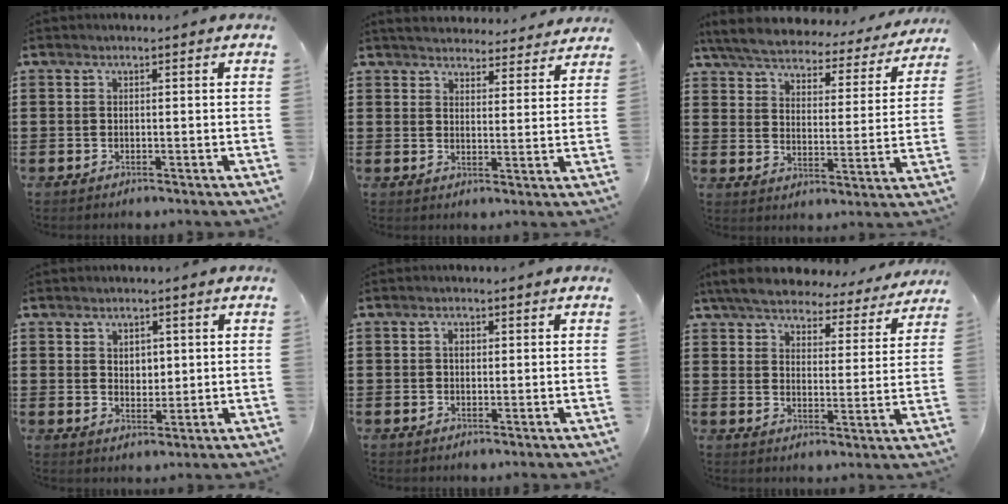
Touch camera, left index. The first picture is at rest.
{"total": 3.7, "force": [3.7, 0.2, 0.3], "torque": [-0.020, -0.017, 0.065]}
{"total": 5.2, "force": [5.0, 0.6, 1.4], "torque": [-0.053, -0.031, 0.082]}
{"total": 2.5, "force": [1.2, 1.8, 1.2], "torque": [-0.022, 0.005, 0.019]}
{"total": 1.3, "force": [0.4, 0.9, 1.0], "torque": [-0.013, 0.002, 0.004]}
{"total": 6.2, "force": [5.9, 0.9, 1.6], "torque": [-0.060, -0.032, 0.103]}